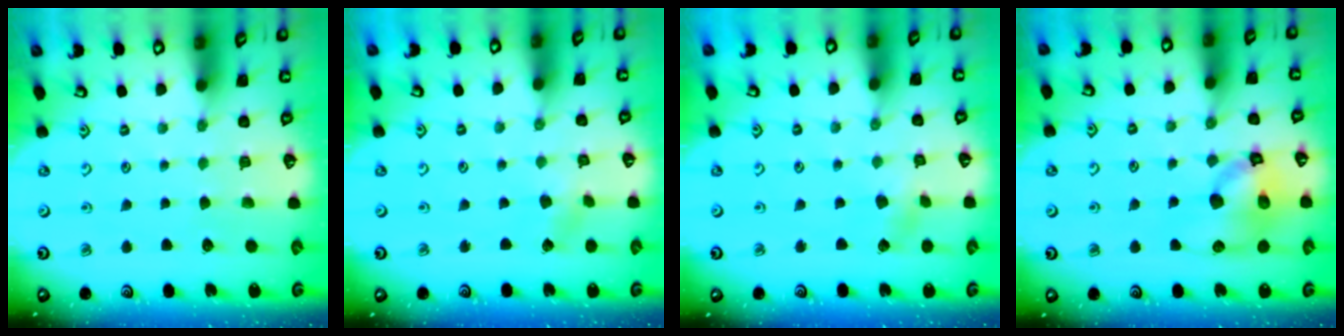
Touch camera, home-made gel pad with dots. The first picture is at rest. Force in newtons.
{"total": 2.2, "press": 2.2, "slide": 0.3}
{"total": 2.5, "press": 2.5, "slide": 0.4}
{"total": 12.3, "press": 12.2, "slide": 1.7}